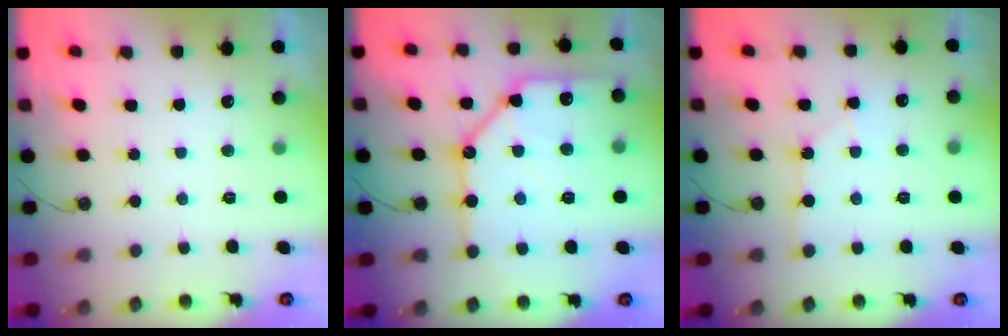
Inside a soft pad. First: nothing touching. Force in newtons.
{"total": 19.4, "press": 19.3, "slide": 1.9}
{"total": 4.4, "press": 4.3, "slide": 0.7}